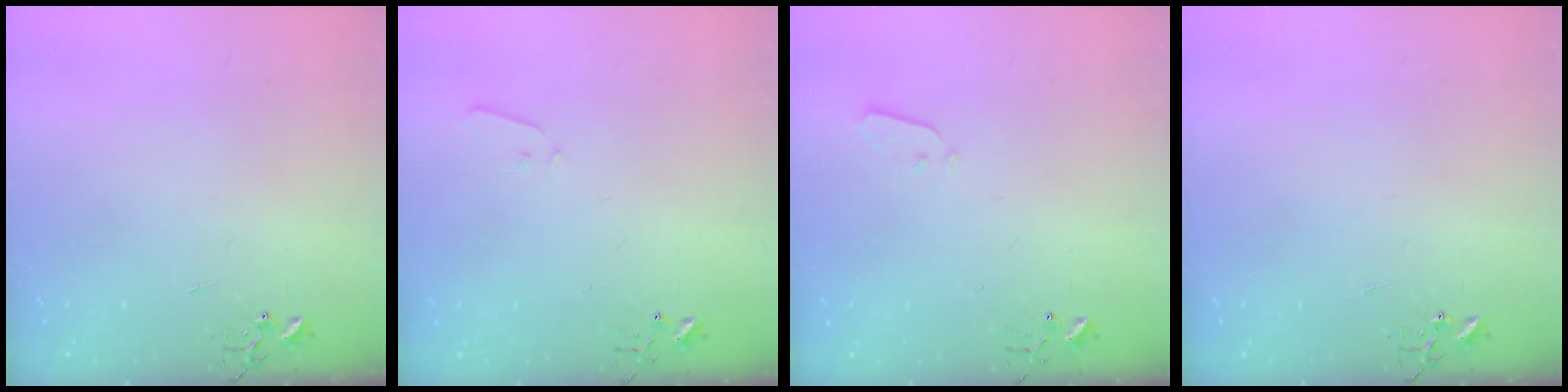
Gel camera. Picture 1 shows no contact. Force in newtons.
{"total": 3.3, "press": 3.2, "slide": 0.5}
{"total": 3.0, "press": 2.9, "slide": 0.3}
{"total": 0.0}